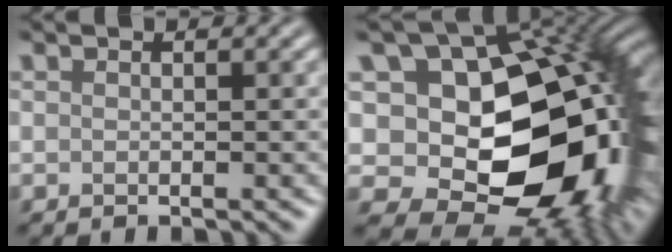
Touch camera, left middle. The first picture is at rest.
{"total": 17.1, "force": [-0.6, 11.5, 12.6], "torque": [-0.174, -0.021, 0.018]}